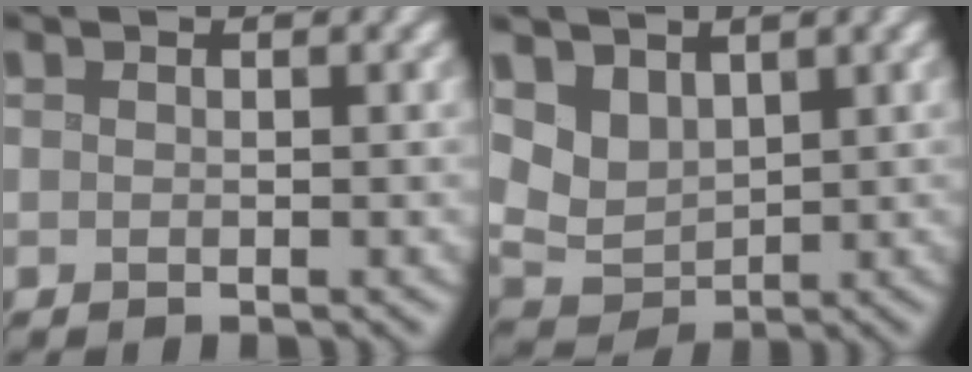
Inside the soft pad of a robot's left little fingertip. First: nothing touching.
{"total": 3.3, "force": [2.0, 2.2, 1.4], "torque": [-0.035, -0.009, 0.037]}